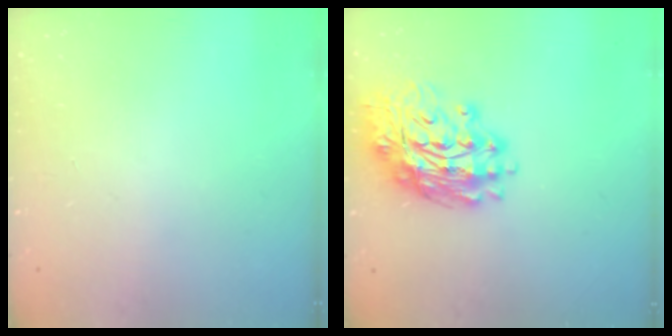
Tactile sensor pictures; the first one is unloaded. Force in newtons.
{"total": 16.8, "press": 16.7, "slide": 1.9}